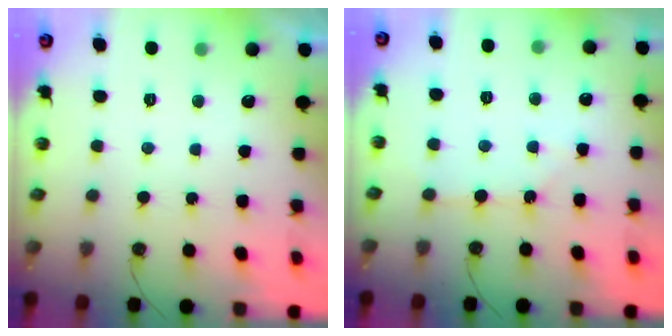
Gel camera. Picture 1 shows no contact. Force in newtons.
{"total": 3.5, "press": 3.5, "slide": 0.3}